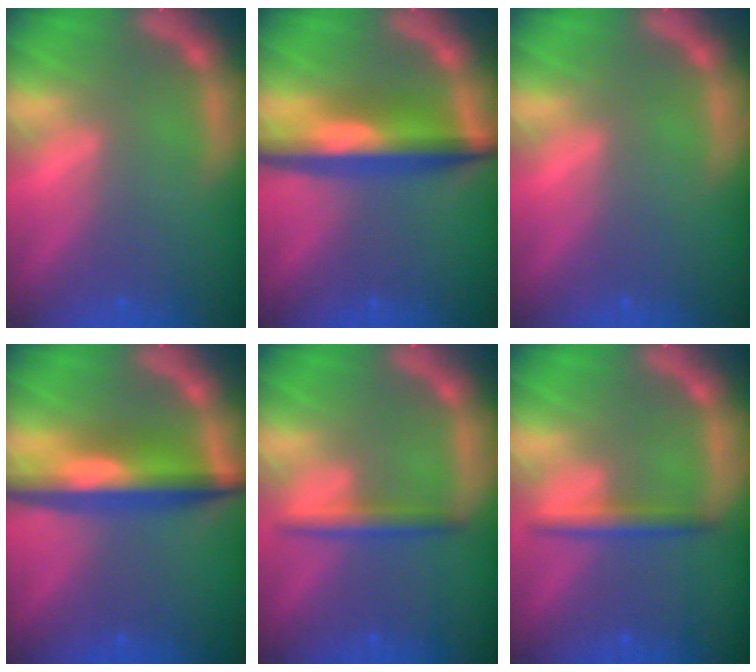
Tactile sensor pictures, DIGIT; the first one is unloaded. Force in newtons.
{"total": 7.1}
{"total": 0.0}
{"total": 7.1}
{"total": 2.4}
{"total": 2.4}